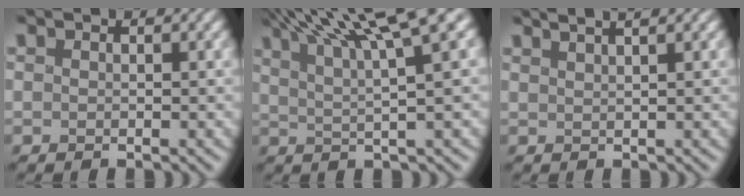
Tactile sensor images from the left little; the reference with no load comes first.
{"total": 9.5, "force": [5.8, 1.6, 7.4], "torque": [-0.112, 0.025, 0.085]}
{"total": 2.8, "force": [2.0, 0.6, 1.8], "torque": [0.005, 0.020, 0.006]}